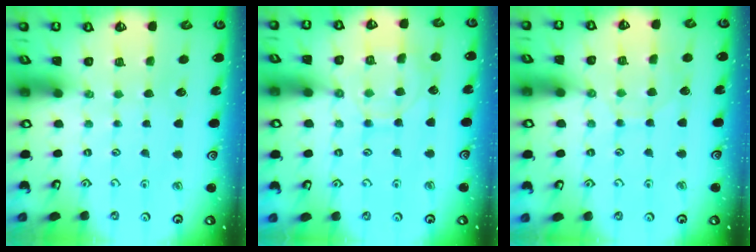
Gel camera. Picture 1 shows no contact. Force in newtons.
{"total": 10.2, "press": 10.1, "slide": 0.8}
{"total": 3.3, "press": 3.2, "slide": 0.4}